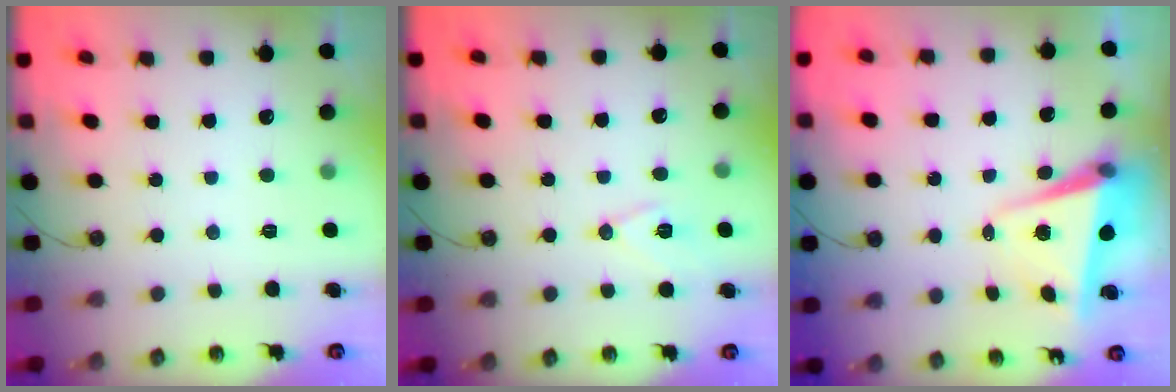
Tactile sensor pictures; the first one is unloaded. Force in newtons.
{"total": 8.2, "press": 7.4, "slide": 3.5}
{"total": 6.1, "press": 6.0, "slide": 1.1}